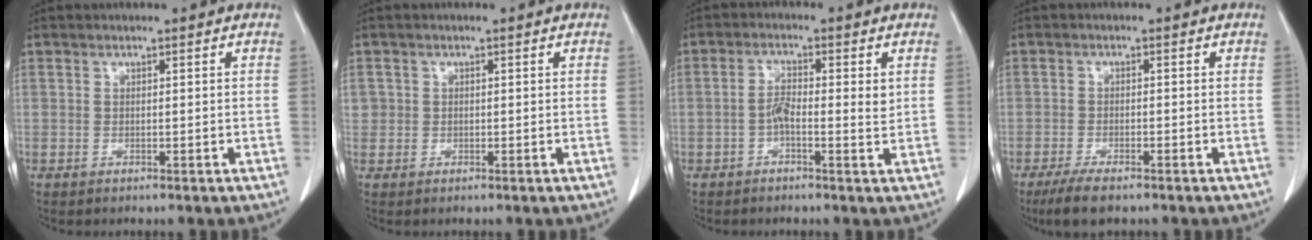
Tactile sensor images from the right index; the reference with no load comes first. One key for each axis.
{"total": 1.5, "fx": 0.2, "fy": 1.5, "fz": 0.2, "tx": 0.009, "ty": 0.005, "tz": 0.002}
{"total": 4.1, "fx": -0.1, "fy": 1.2, "fz": 4.0, "tx": -0.072, "ty": 0.006, "tz": -0.006}
{"total": 4.4, "fx": -3.2, "fy": 1.3, "fz": 2.8, "tx": -0.058, "ty": -0.008, "tz": -0.056}